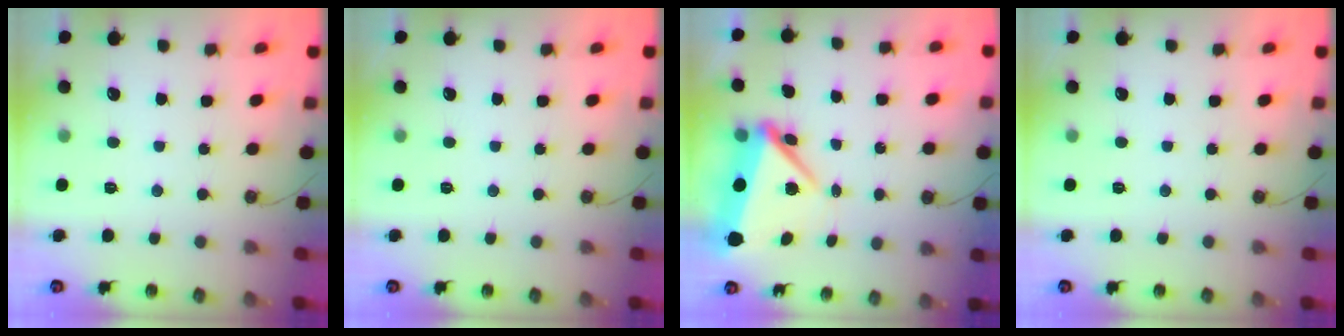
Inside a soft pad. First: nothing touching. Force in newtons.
{"total": 0.0}
{"total": 7.0, "press": 6.9, "slide": 1.3}
{"total": 0.0}